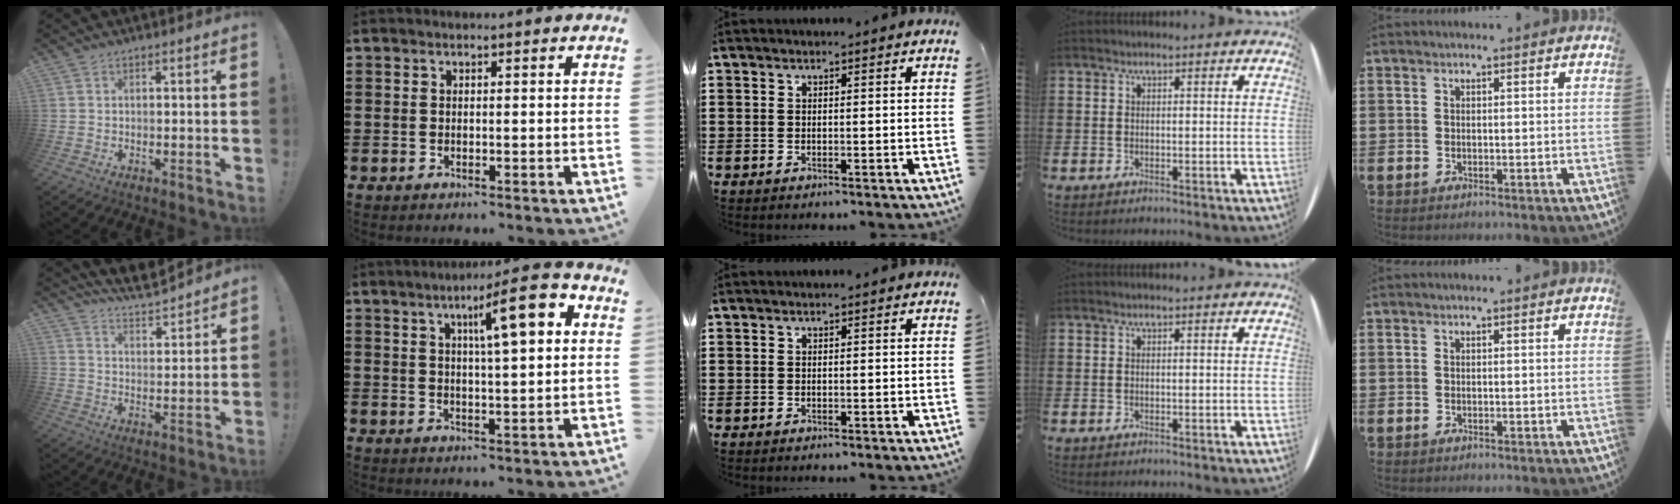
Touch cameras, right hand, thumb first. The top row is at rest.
{"thumb": {"total": 8.1, "force": [7.6, 1.4, 2.7], "torque": [-0.060, -0.066, 0.136]}, "index": {"total": 9.8, "force": [3.4, 2.0, 9.0], "torque": [-0.150, -0.002, 0.048]}}